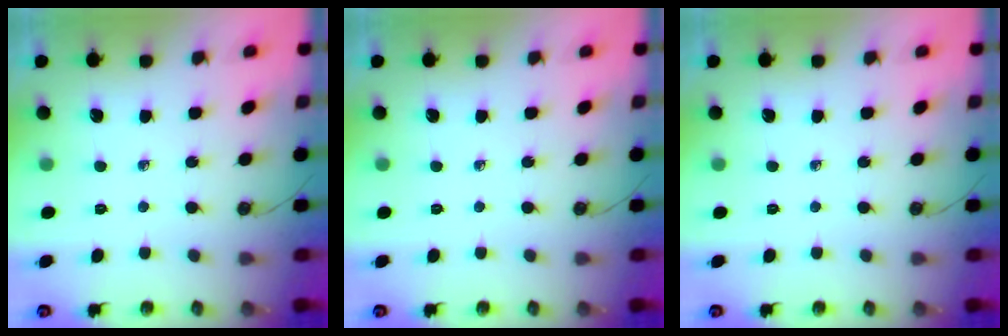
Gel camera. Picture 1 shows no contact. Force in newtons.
{"total": 0.0}
{"total": 0.0}